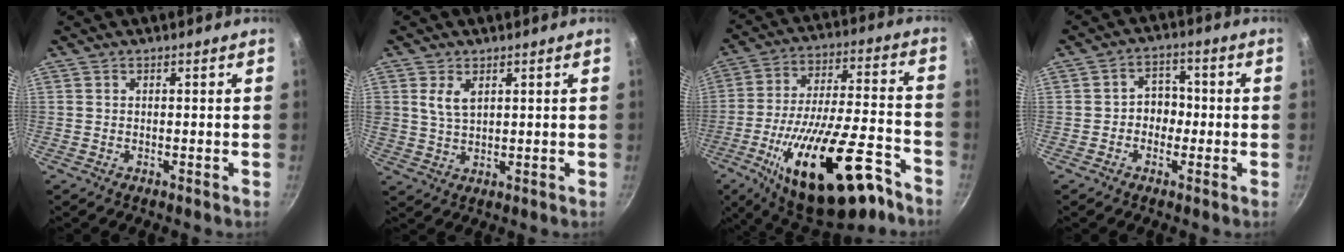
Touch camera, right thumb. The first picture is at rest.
{"total": 4.6, "force": [1.9, 2.5, 3.4], "torque": [-0.061, -0.010, 0.041]}
{"total": 26.6, "force": [-14.2, 9.9, 20.2], "torque": [-0.307, 0.058, -0.215]}
{"total": 5.2, "force": [-0.8, 4.3, 2.7], "torque": [0.000, 0.016, -0.018]}